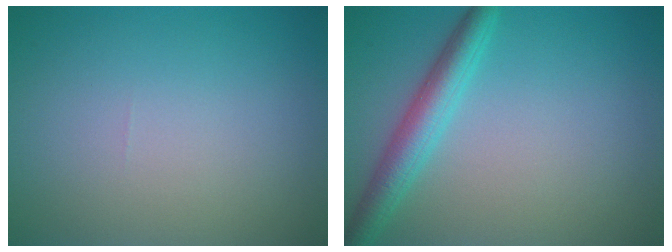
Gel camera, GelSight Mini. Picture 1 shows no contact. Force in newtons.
{"total": 3.7, "press": 3.7, "slide": 0.1}